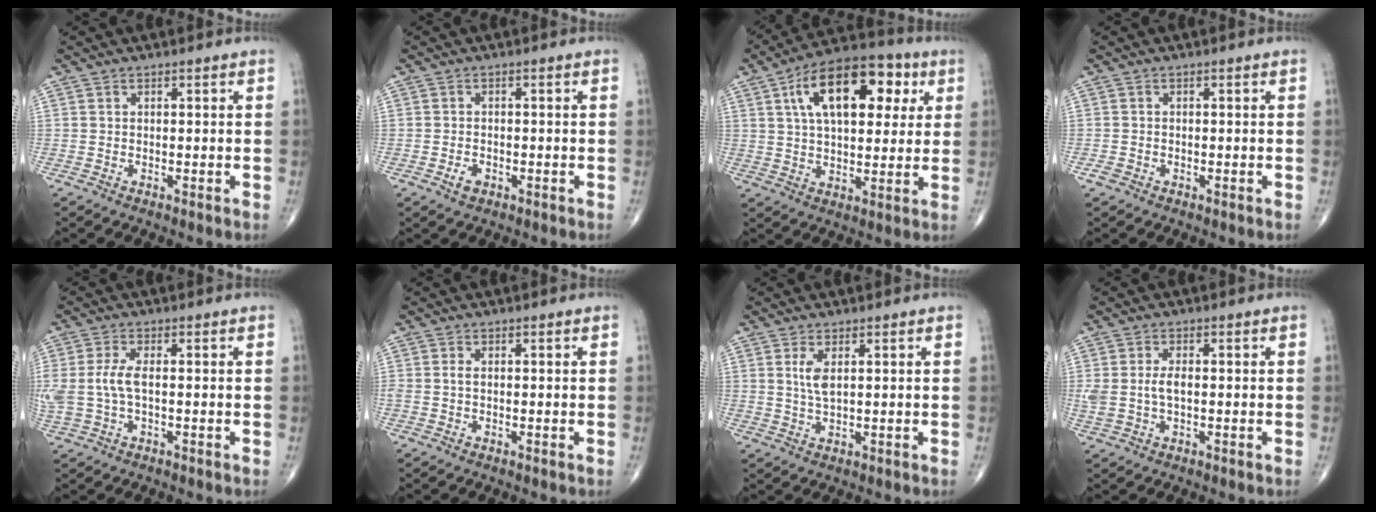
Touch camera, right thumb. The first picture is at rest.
{"total": 2.2, "force": [-1.0, 1.5, 1.3], "torque": [-0.020, 0.004, -0.015]}
{"total": 18.9, "force": [6.4, 9.8, 14.8], "torque": [-0.201, 0.006, 0.095]}
{"total": 1.3, "force": [-0.7, 1.0, 0.5], "torque": [-0.011, 0.004, -0.013]}
{"total": 6.0, "force": [0.0, 2.7, 5.4], "torque": [-0.148, 0.010, 0.000]}
{"total": 0.9, "force": [0.0, 0.5, 0.8], "torque": [-0.018, 0.001, 0.000]}
{"total": 3.2, "force": [1.0, 1.0, 2.9], "torque": [-0.061, -0.007, 0.026]}
{"total": 4.2, "force": [0.1, 2.1, 3.6], "torque": [-0.088, 0.007, 0.005]}